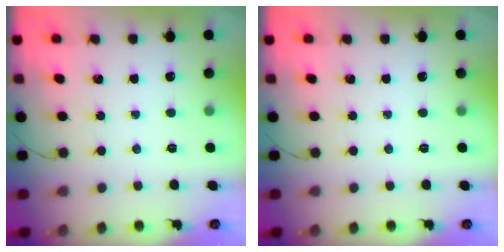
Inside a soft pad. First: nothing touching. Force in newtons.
{"total": 0.0}